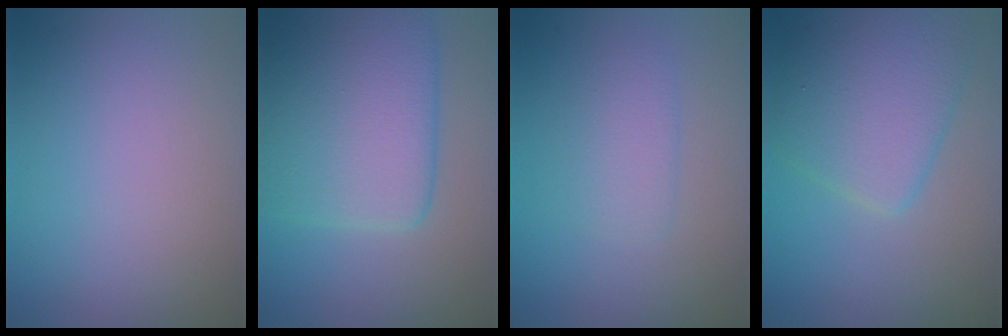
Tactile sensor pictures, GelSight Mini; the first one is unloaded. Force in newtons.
{"total": 8.6, "press": 8.6, "slide": 0.3}
{"total": 1.8, "press": 1.8, "slide": 0.1}
{"total": 5.6, "press": 5.6, "slide": 0.2}